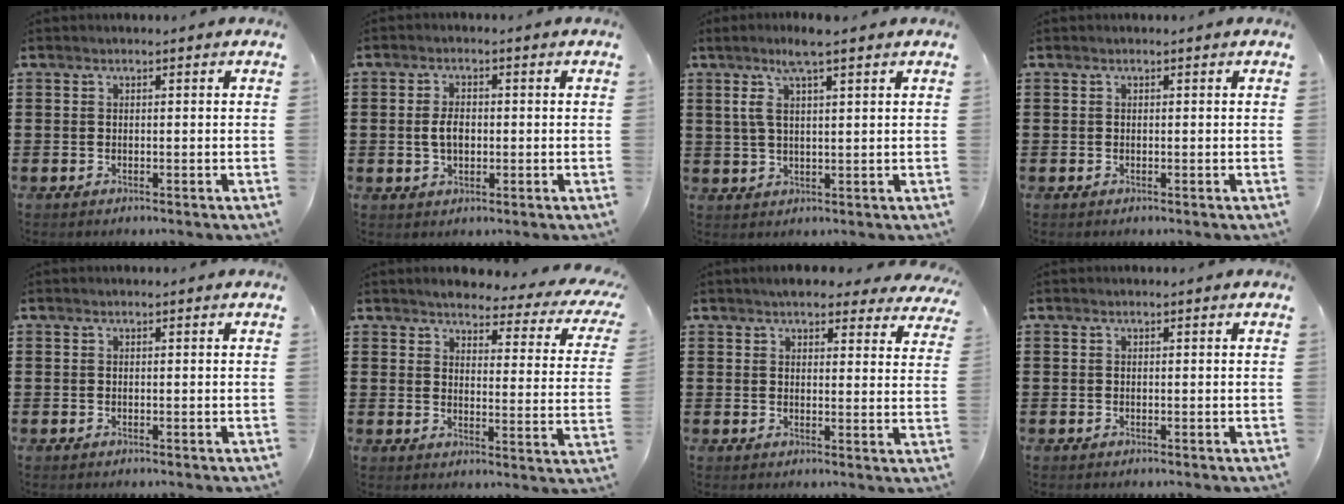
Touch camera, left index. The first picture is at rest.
{"total": 3.6, "force": [-0.2, 2.0, 3.0], "torque": [-0.052, 0.002, -0.007]}
{"total": 5.7, "force": [3.0, 0.6, 4.8], "torque": [-0.101, 0.003, 0.051]}
{"total": 0.0}
{"total": 0.0}
{"total": 3.1, "force": [2.7, 0.3, 1.5], "torque": [-0.040, -0.028, 0.036]}
{"total": 4.6, "force": [4.1, 1.0, 1.8], "torque": [-0.040, -0.012, 0.073]}
{"total": 0.0}